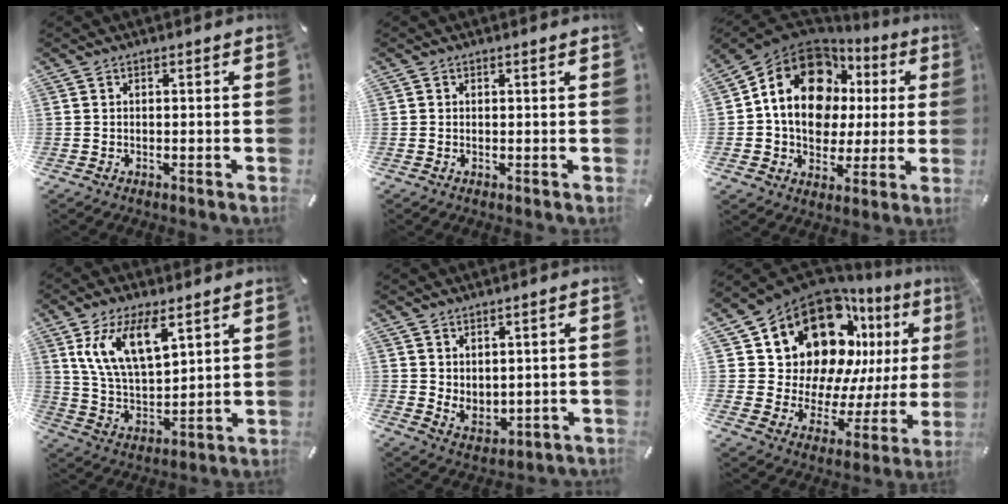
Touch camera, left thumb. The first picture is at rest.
{"total": 0.0}
{"total": 16.6, "force": [4.7, 12.7, 9.5], "torque": [-0.167, -0.026, 0.084]}
{"total": 13.1, "force": [7.9, 6.1, 8.5], "torque": [-0.190, -0.022, 0.147]}
{"total": 4.1, "force": [2.9, 2.8, 0.6], "torque": [-0.007, -0.022, 0.054]}
{"total": 20.5, "force": [12.5, 12.5, 10.2], "torque": [-0.166, -0.113, 0.232]}